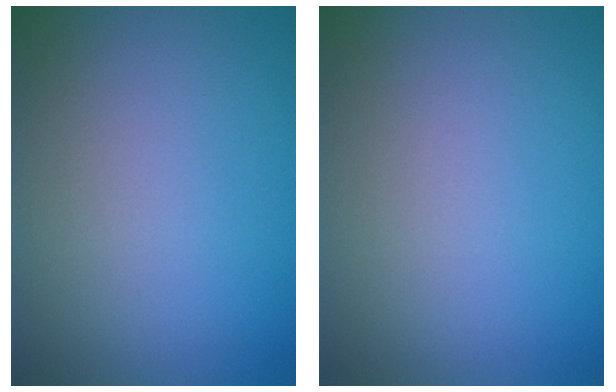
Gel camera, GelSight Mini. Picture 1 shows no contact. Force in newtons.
{"total": 0.0}